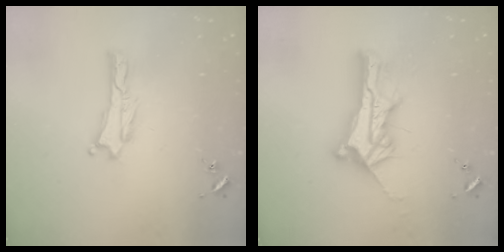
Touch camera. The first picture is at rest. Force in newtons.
{"total": 10.1, "press": 10.1, "slide": 1.0}